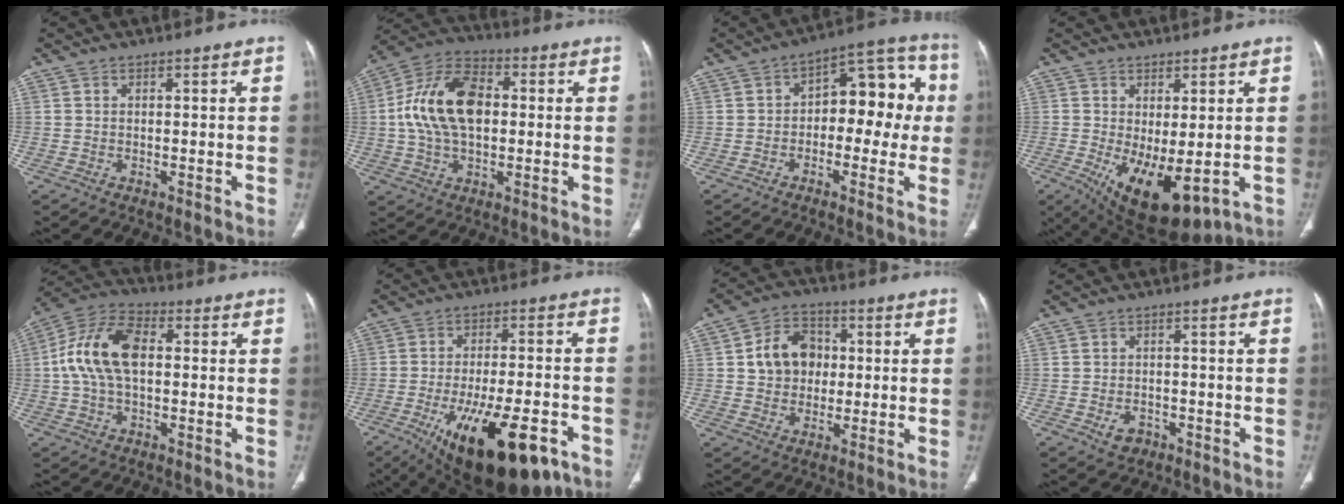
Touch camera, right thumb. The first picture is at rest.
{"total": 16.5, "force": [1.3, 10.1, 13.0], "torque": [-0.234, 0.025, 0.016]}
{"total": 13.6, "force": [0.0, 8.1, 10.9], "torque": [-0.087, 0.051, -0.013]}
{"total": 12.3, "force": [-2.4, 5.3, 10.8], "torque": [-0.172, -0.020, -0.011]}
{"total": 13.7, "force": [1.1, 7.9, 11.1], "torque": [-0.220, 0.031, 0.012]}
{"total": 21.6, "force": [-10.8, 8.4, 16.7], "torque": [-0.241, 0.022, -0.152]}
{"total": 10.6, "force": [1.1, 8.7, 5.9], "torque": [-0.067, 0.011, 0.014]}
{"total": 3.3, "force": [-1.5, 2.4, 1.6], "torque": [-0.020, 0.009, -0.016]}